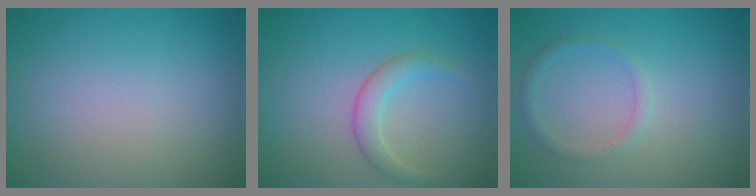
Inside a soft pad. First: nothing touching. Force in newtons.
{"total": 2.2, "press": 2.1, "slide": 0.1}
{"total": 1.3, "press": 1.3, "slide": 0.0}